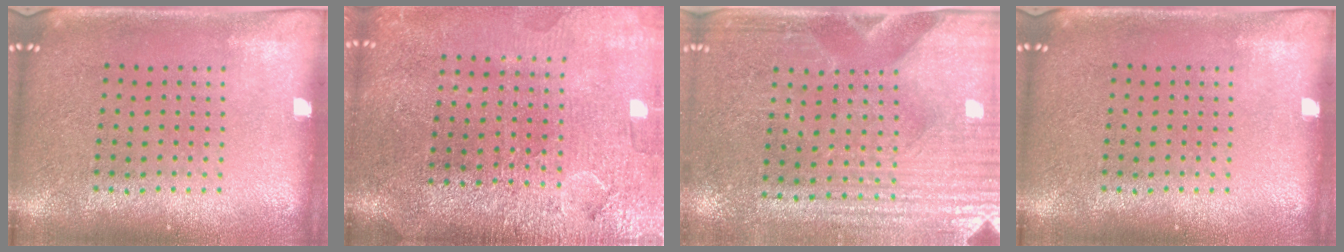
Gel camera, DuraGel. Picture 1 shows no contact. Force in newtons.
{"total": 4.1, "press": 3.6, "slide": 1.9}
{"total": 3.6, "press": 3.3, "slide": 1.3}
{"total": 0.0}